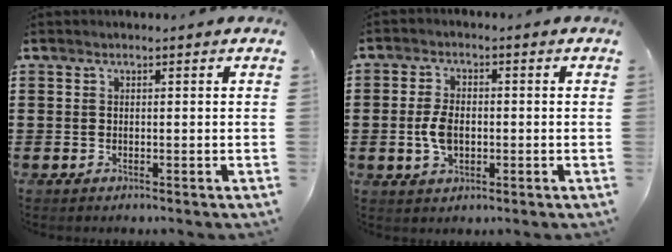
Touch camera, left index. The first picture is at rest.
{"total": 4.6, "force": [-0.5, 2.7, 3.7], "torque": [-0.091, -0.002, -0.015]}